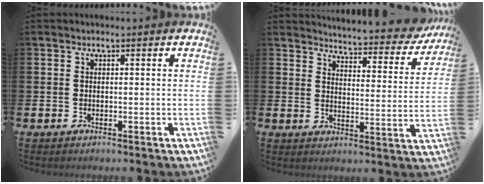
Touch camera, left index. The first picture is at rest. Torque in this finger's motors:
{"motor_torque": [1.01, -1.12, 0.53, 0.05]}